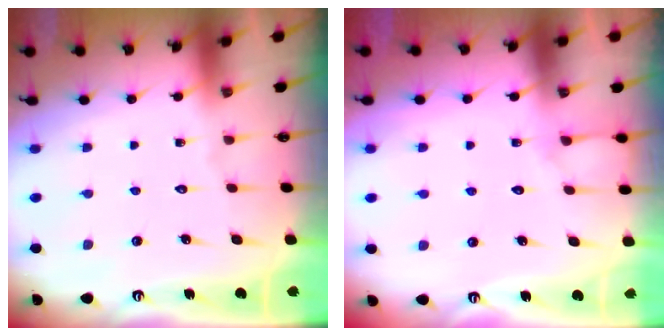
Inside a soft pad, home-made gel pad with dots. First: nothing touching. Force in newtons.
{"total": 5.1, "press": 5.1, "slide": 0.5}